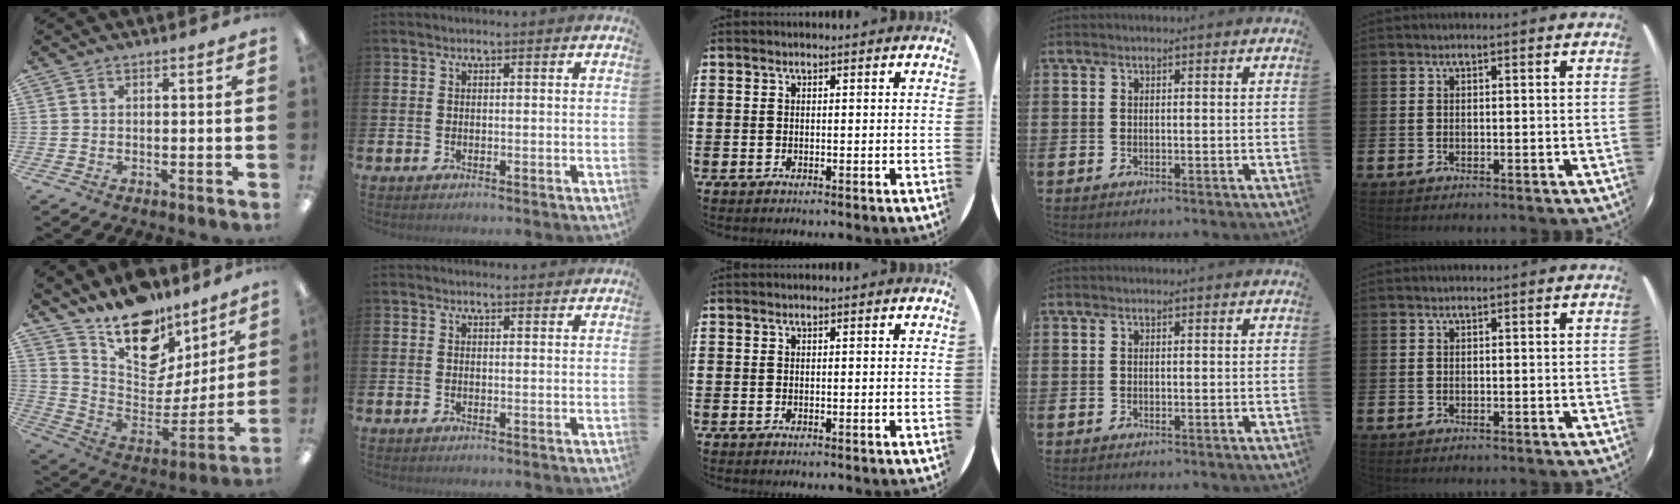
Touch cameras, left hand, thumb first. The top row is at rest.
{"thumb": {"total": 17.7, "force": [13.3, 9.3, 7.2], "torque": [-0.116, -0.108, 0.239]}, "index": {"total": 0.8, "force": [0.8, 0.2, 0.1], "torque": [0.008, -0.002, 0.013]}}